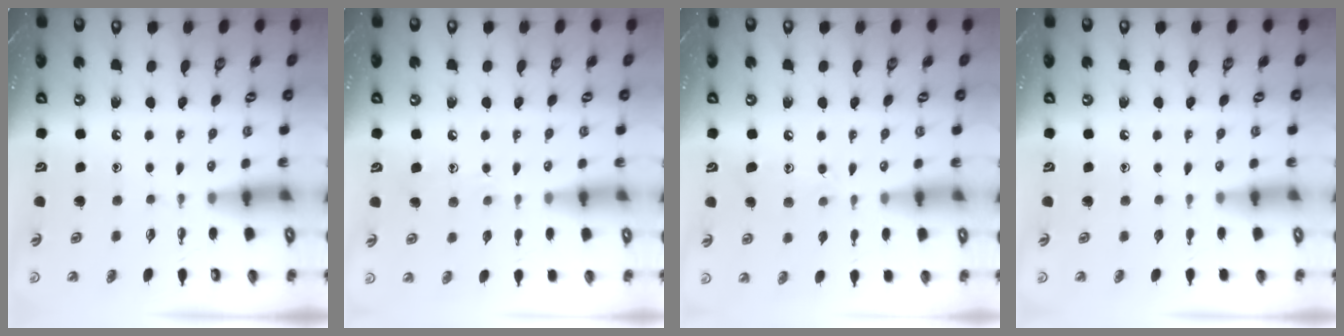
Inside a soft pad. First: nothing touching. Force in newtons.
{"total": 8.0, "press": 8.0, "slide": 0.6}
{"total": 10.3, "press": 10.3, "slide": 0.8}
{"total": 0.0}